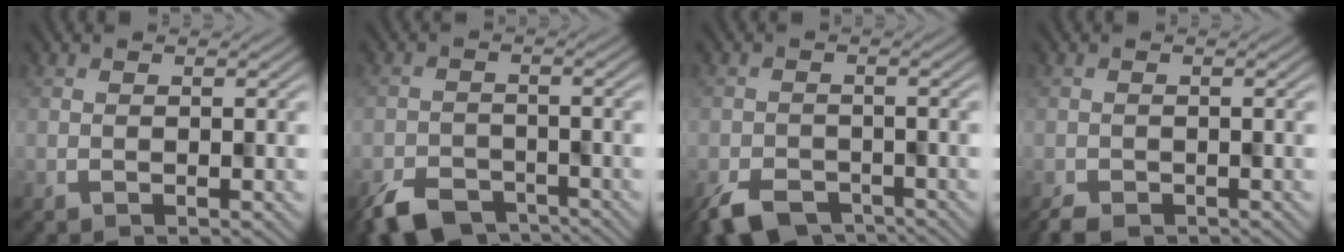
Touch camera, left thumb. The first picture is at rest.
{"total": 6.1, "force": [-4.8, 2.9, 2.3], "torque": [-0.042, -0.019, -0.079]}
{"total": 5.7, "force": [-4.2, 2.9, 2.5], "torque": [-0.048, -0.021, -0.068]}
{"total": 2.4, "force": [-2.1, 1.0, 0.7], "torque": [-0.015, -0.012, -0.031]}